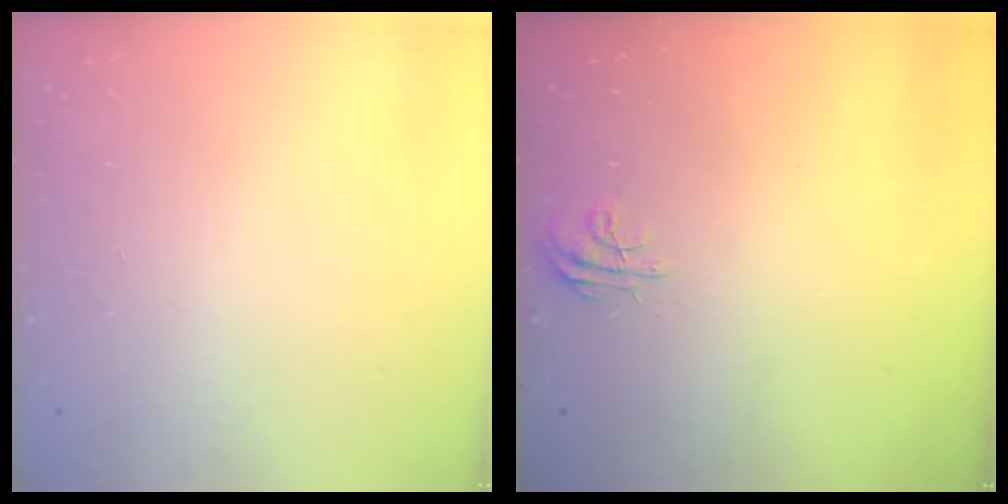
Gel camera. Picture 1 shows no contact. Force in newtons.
{"total": 4.3, "press": 4.3, "slide": 0.4}